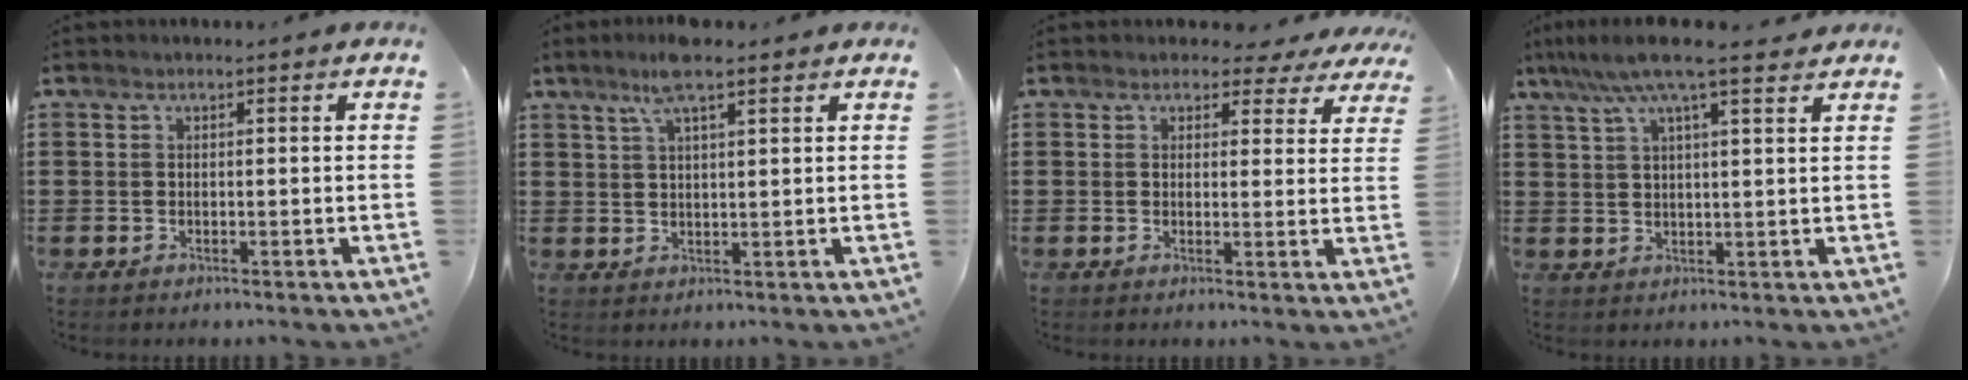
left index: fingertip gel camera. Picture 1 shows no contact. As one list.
[{"total": 5.5, "force": [3.6, 0.9, 4.1], "torque": [-0.087, 0.008, 0.063]}, {"total": 2.8, "force": [2.3, 1.4, 0.9], "torque": [-0.020, -0.002, 0.039]}, {"total": 7.7, "force": [5.8, 0.7, 5.0], "torque": [-0.112, -0.011, 0.102]}]